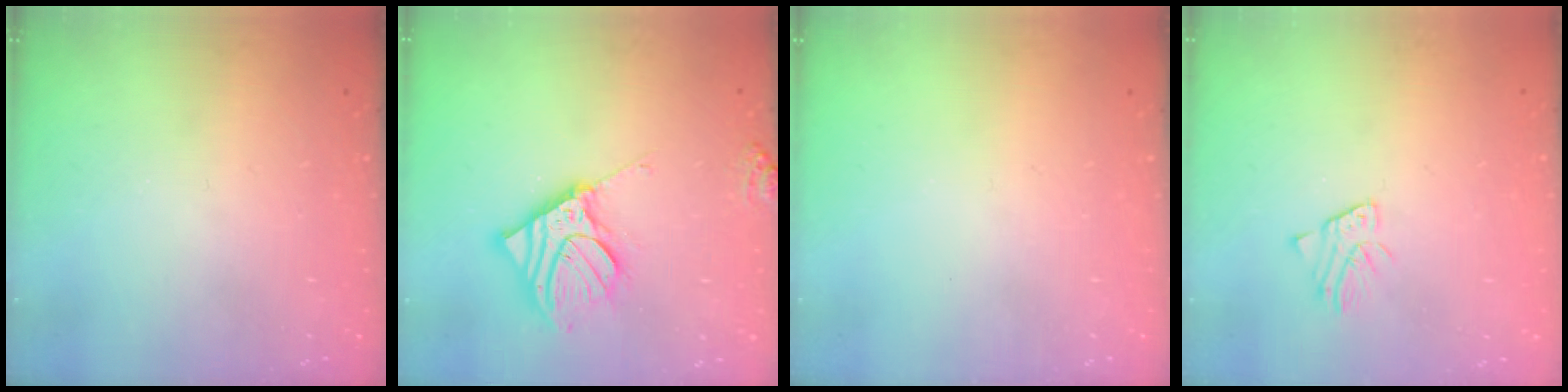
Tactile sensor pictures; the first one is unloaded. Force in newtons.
{"total": 15.1, "press": 14.9, "slide": 2.8}
{"total": 0.0}
{"total": 1.6, "press": 1.6, "slide": 0.2}